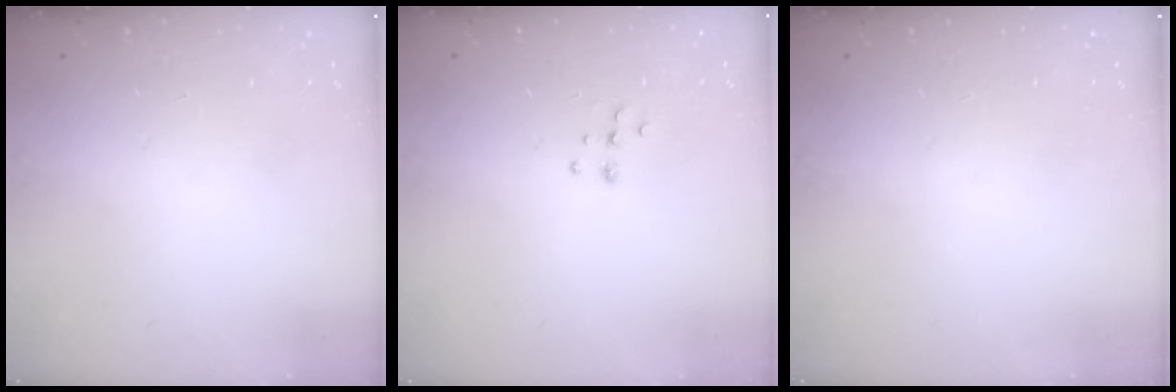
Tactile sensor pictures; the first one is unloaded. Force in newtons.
{"total": 7.0, "press": 6.9, "slide": 0.6}
{"total": 0.0}